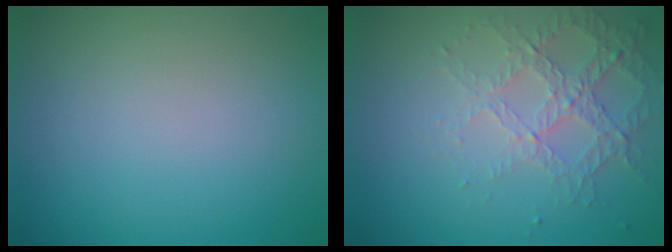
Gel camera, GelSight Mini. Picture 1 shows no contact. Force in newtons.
{"total": 4.2, "press": 2.9, "slide": 3.1}